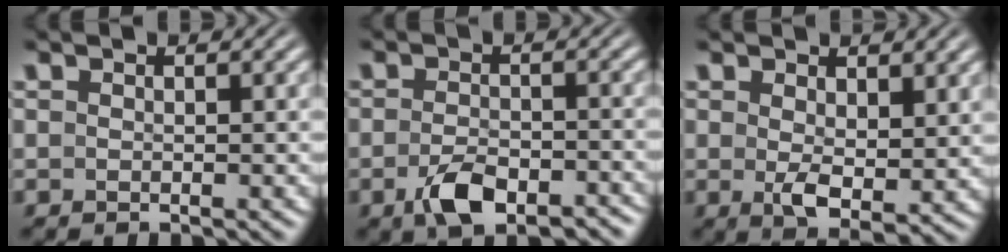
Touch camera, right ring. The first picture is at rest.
{"total": 4.4, "force": [-3.3, 1.5, 2.5], "torque": [-0.041, -0.009, -0.051]}
{"total": 2.8, "force": [0.3, 0.9, 2.6], "torque": [-0.042, -0.023, 0.018]}